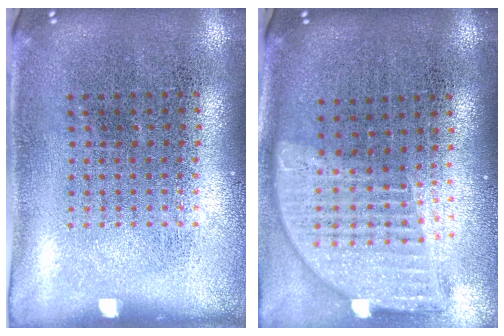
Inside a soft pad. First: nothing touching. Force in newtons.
{"total": 1.9, "press": 1.5, "slide": 1.2}